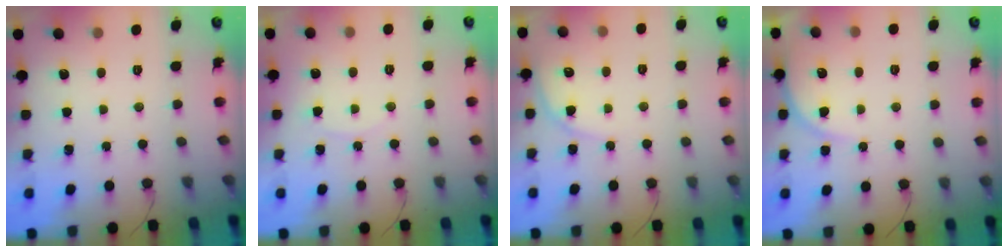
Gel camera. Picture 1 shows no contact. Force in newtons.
{"total": 3.0, "press": 3.0, "slide": 0.4}
{"total": 5.4, "press": 5.4, "slide": 0.6}
{"total": 6.3, "press": 6.3, "slide": 0.4}